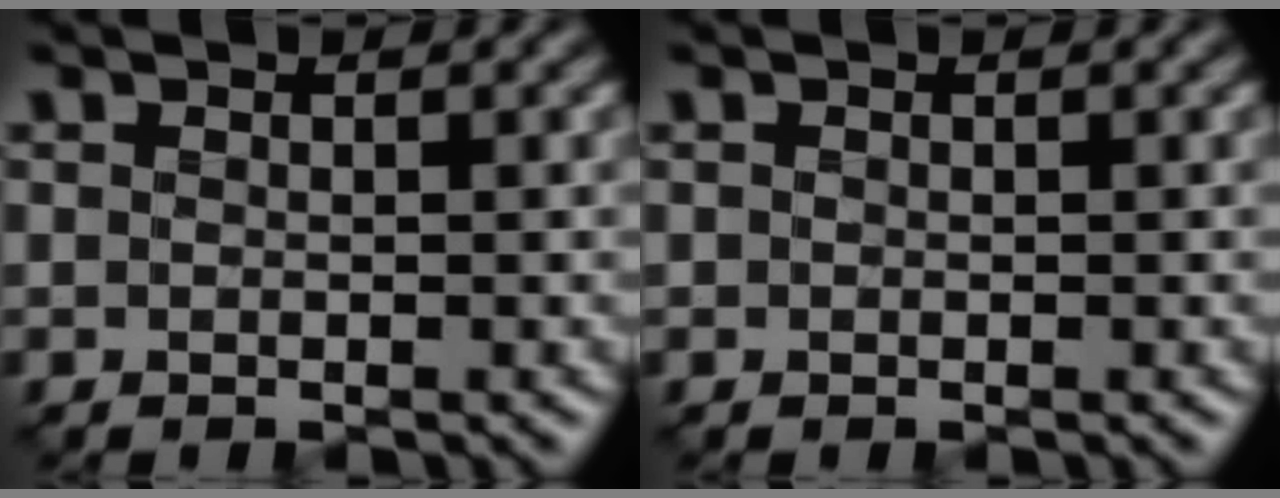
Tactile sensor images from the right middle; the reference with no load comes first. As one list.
[{"total": 0.0}]